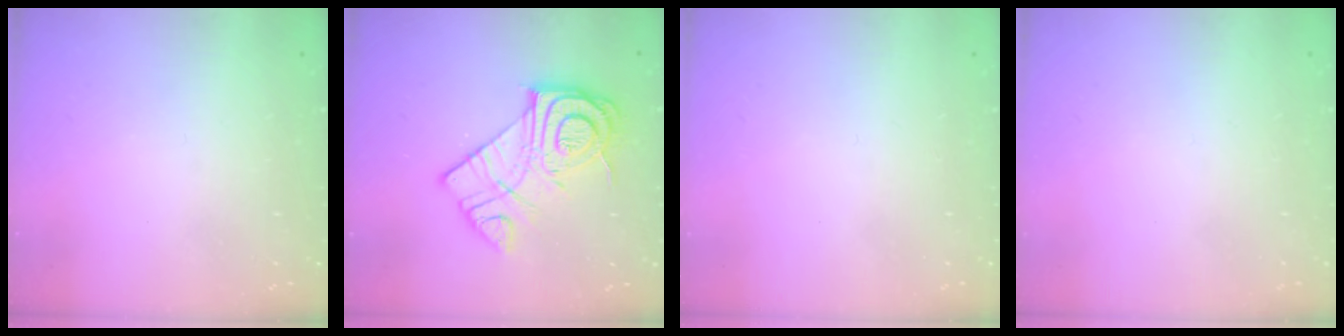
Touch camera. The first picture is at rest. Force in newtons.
{"total": 15.6, "press": 15.5, "slide": 0.9}
{"total": 1.7, "press": 1.6, "slide": 0.1}
{"total": 1.7, "press": 1.7, "slide": 0.1}